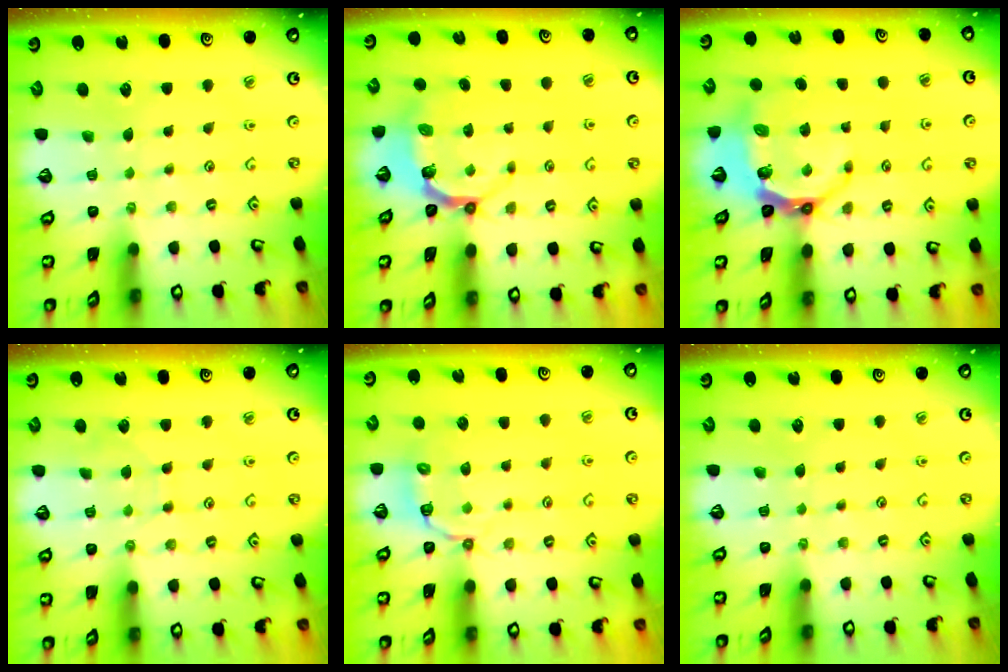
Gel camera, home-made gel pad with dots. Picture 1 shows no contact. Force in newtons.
{"total": 5.4, "press": 4.3, "slide": 3.2}
{"total": 7.9, "press": 6.9, "slide": 3.8}
{"total": 2.8, "press": 2.8, "slide": 0.4}
{"total": 4.9, "press": 3.7, "slide": 3.2}
{"total": 0.0}